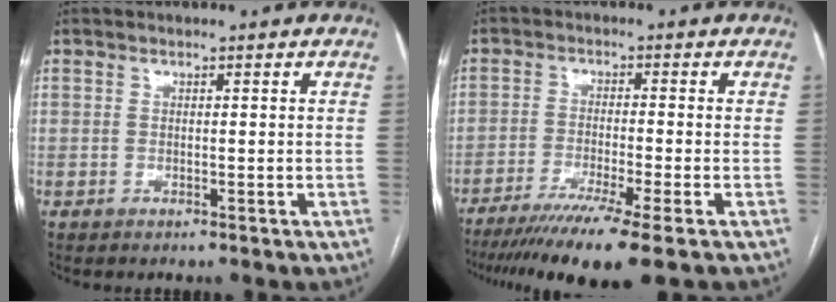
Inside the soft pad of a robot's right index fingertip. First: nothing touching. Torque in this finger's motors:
{"motor_torque": [1.12, -1.02, 0.93, 0.21]}